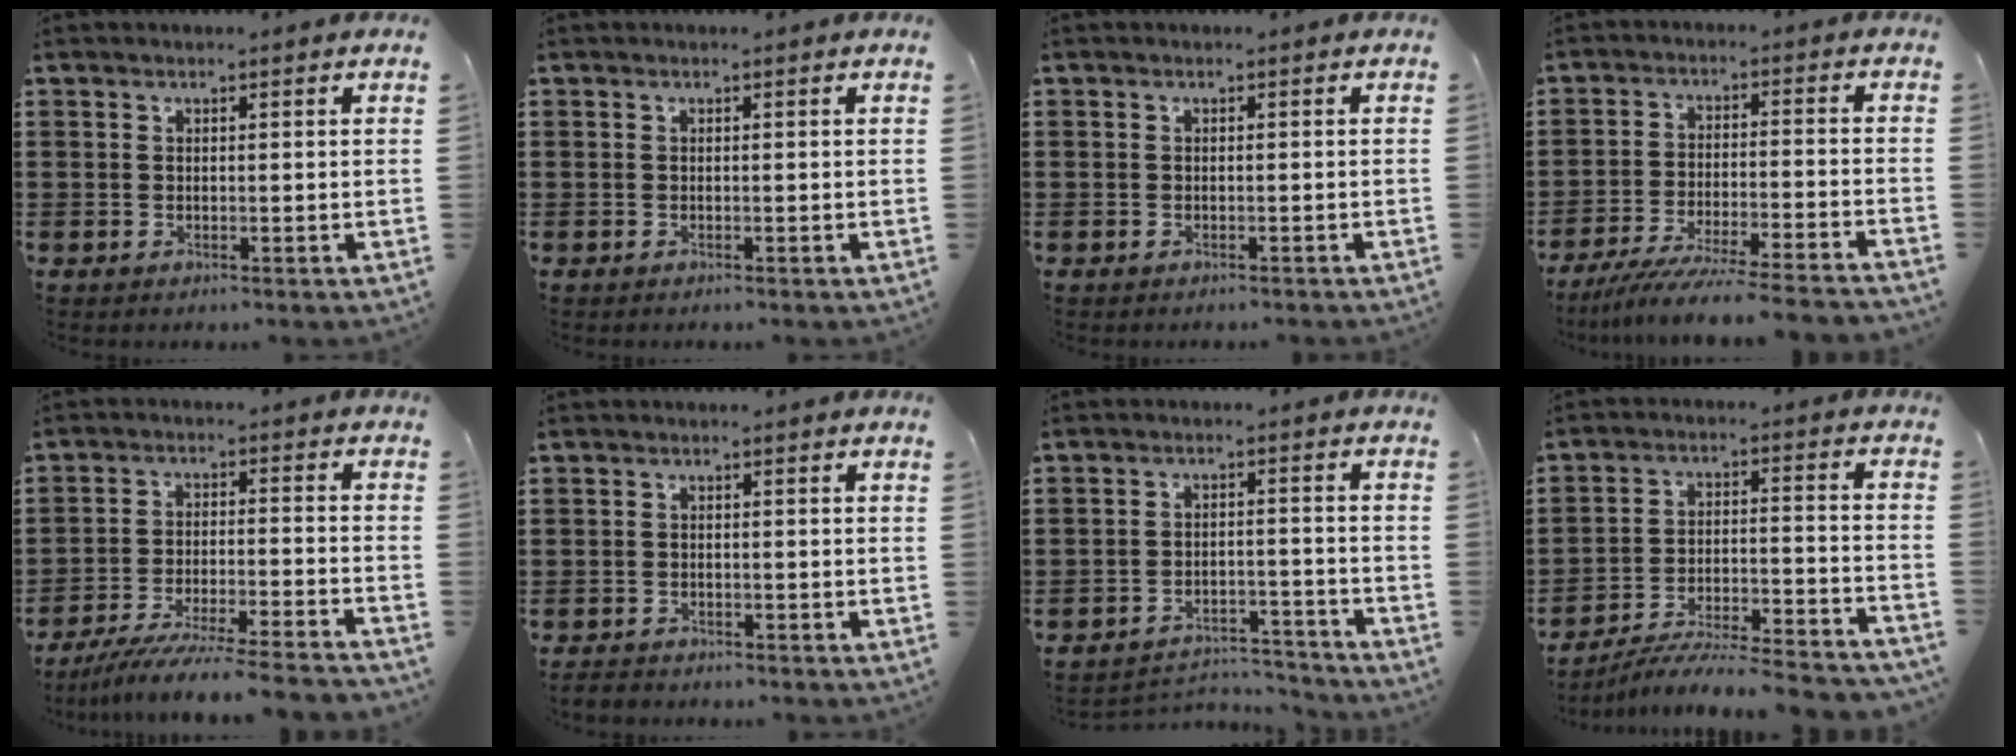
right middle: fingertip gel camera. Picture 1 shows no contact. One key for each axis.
{"total": 0.0}
{"total": 0.6, "fx": -0.6, "fy": 0.2, "fz": 0.0, "tx": 0.000, "ty": 0.001, "tz": -0.012}
{"total": 7.0, "fx": -6.5, "fy": -0.5, "fz": 2.6, "tx": -0.054, "ty": -0.017, "tz": -0.125}
{"total": 7.3, "fx": -6.8, "fy": -0.5, "fz": 2.5, "tx": -0.050, "ty": -0.012, "tz": -0.132}
{"total": 1.2, "fx": -1.1, "fy": 0.3, "fz": 0.2, "tx": -0.007, "ty": -0.002, "tz": -0.022}
{"total": 4.0, "fx": -4.0, "fy": 0.7, "fz": 0.1, "tx": -0.008, "ty": 0.002, "tz": -0.084}
{"total": 6.9, "fx": -6.6, "fy": -0.1, "fz": 2.0, "tx": -0.031, "ty": -0.004, "tz": -0.128}